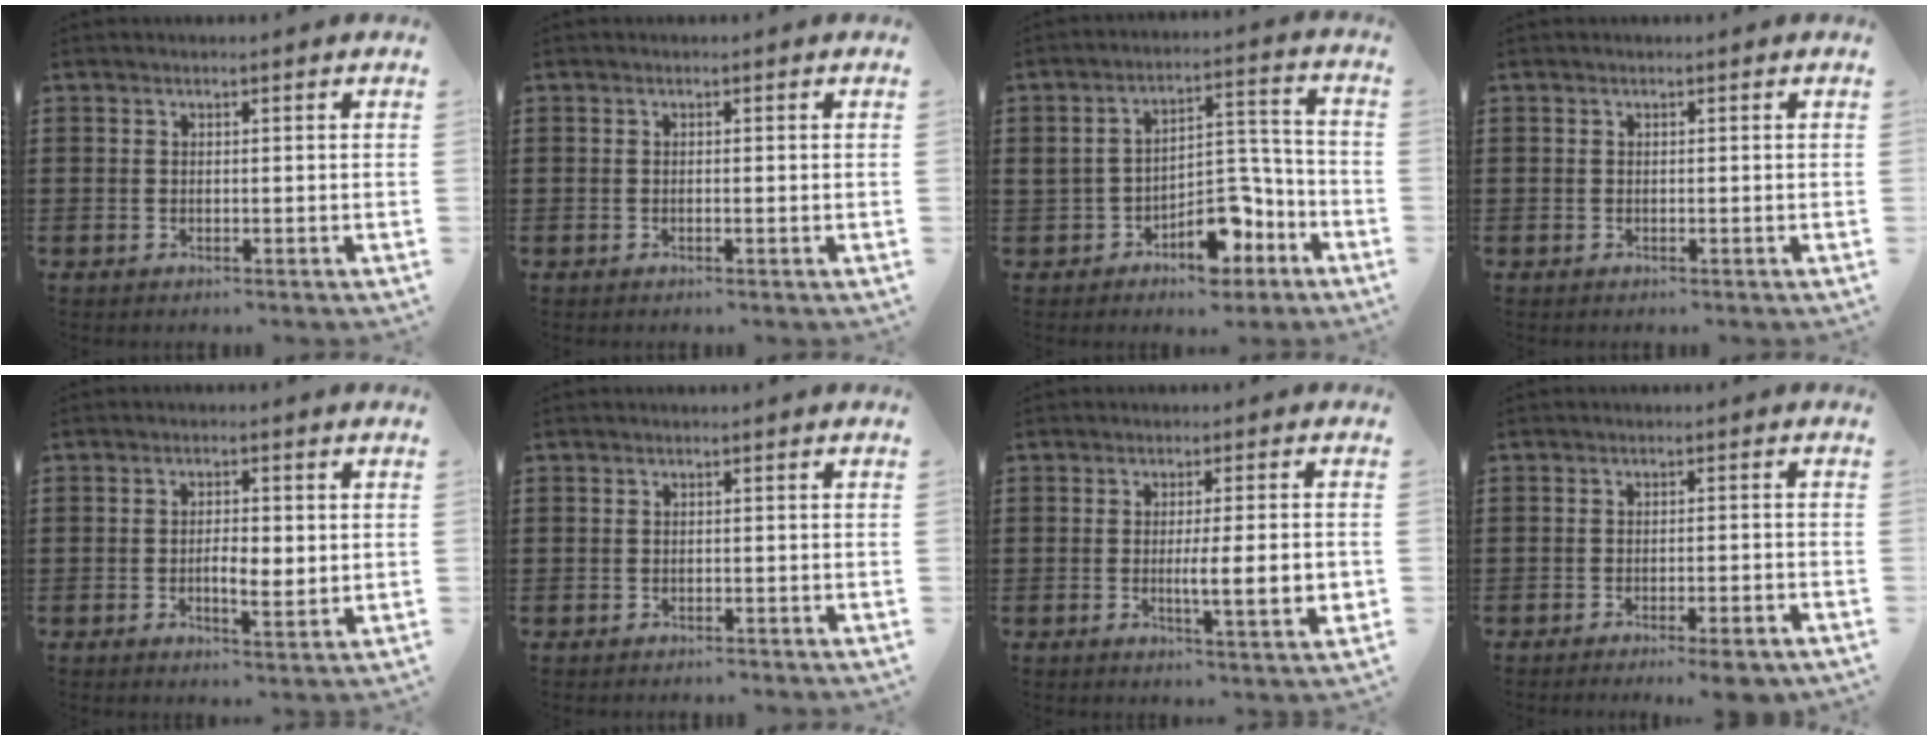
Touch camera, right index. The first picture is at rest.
{"total": 0.0}
{"total": 8.9, "force": [-5.3, 5.1, 4.9], "torque": [-0.067, 0.023, -0.092]}
{"total": 0.0}
{"total": 3.3, "force": [-0.3, 1.3, 3.0], "torque": [-0.057, 0.006, -0.006]}
{"total": 0.8, "force": [-0.7, 0.4, -0.1], "torque": [0.000, 0.004, -0.016]}
{"total": 6.7, "force": [-0.8, 0.7, 6.6], "torque": [-0.102, -0.010, -0.014]}
{"total": 2.9, "force": [-2.5, -0.1, 1.6], "torque": [-0.027, 0.000, -0.047]}